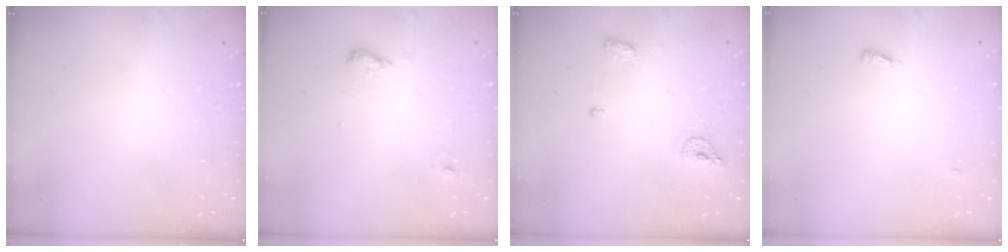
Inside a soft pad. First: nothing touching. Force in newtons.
{"total": 7.0, "press": 6.3, "slide": 2.9}
{"total": 6.6, "press": 6.5, "slide": 1.0}
{"total": 4.6, "press": 4.5, "slide": 0.7}